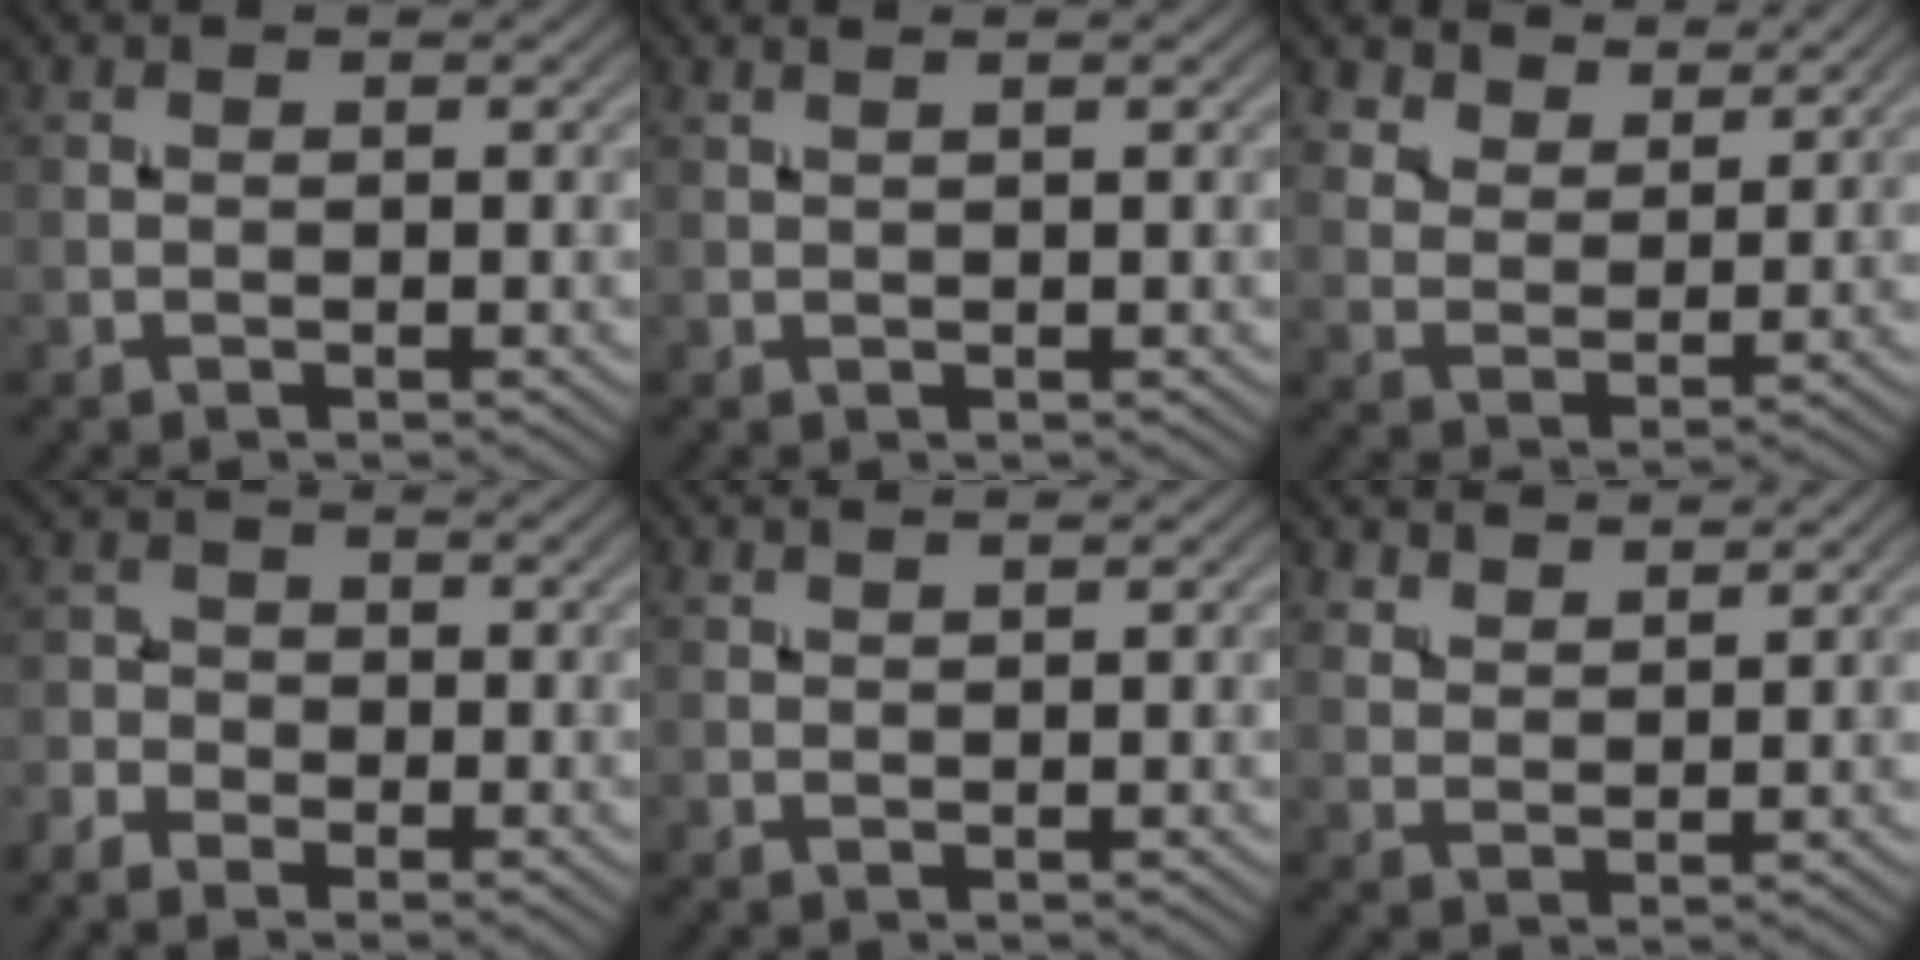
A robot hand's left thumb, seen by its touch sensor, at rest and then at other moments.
{"total": 1.1, "force": [0.8, 0.1, 0.7], "torque": [-0.013, 0.001, 0.008]}
{"total": 6.5, "force": [5.4, 3.0, 2.2], "torque": [-0.062, -0.020, 0.121]}
{"total": 4.4, "force": [-2.5, 3.1, 1.8], "torque": [-0.035, -0.004, -0.054]}
{"total": 1.1, "force": [1.0, 0.0, 0.4], "torque": [-0.009, -0.001, 0.018]}
{"total": 4.6, "force": [4.1, 1.5, 1.6], "torque": [-0.038, -0.018, 0.098]}